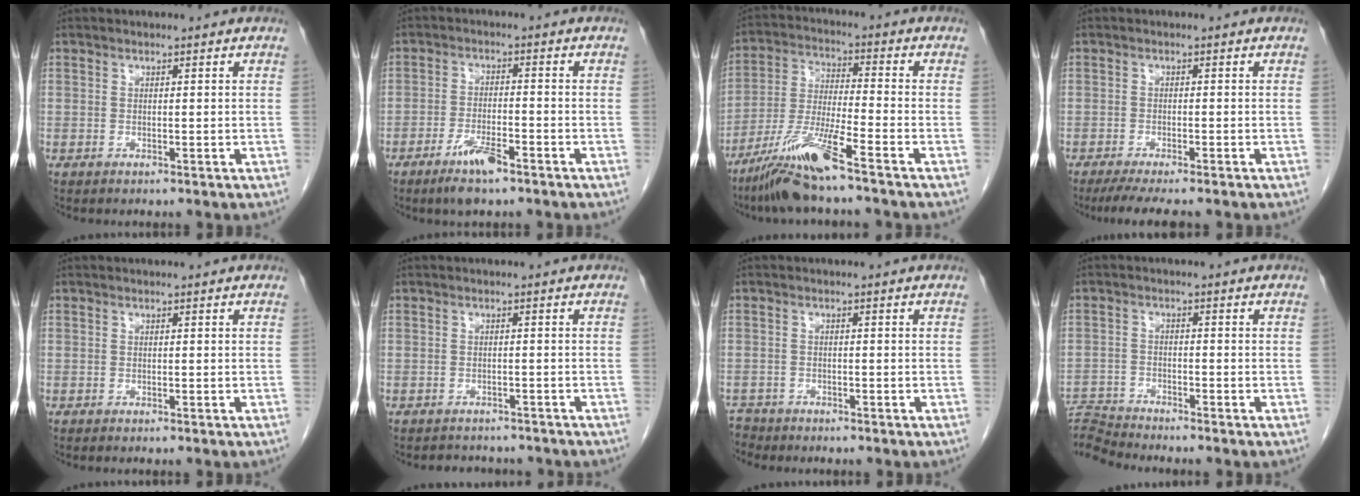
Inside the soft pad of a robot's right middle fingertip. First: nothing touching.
{"total": 5.5, "force": [-3.7, 0.9, 4.0], "torque": [-0.080, -0.006, -0.067]}
{"total": 11.1, "force": [-7.7, -0.4, 7.9], "torque": [-0.165, -0.027, -0.149]}
{"total": 6.0, "force": [-4.9, 0.3, 3.4], "torque": [-0.051, -0.015, -0.077]}
{"total": 0.0}
{"total": 5.5, "force": [-5.1, 1.9, 1.0], "torque": [-0.016, 0.000, -0.058]}
{"total": 2.6, "force": [-2.5, 0.6, -0.5], "torque": [0.008, -0.007, -0.047]}
{"total": 5.6, "force": [-5.4, -1.5, -0.6], "torque": [0.006, -0.002, -0.102]}